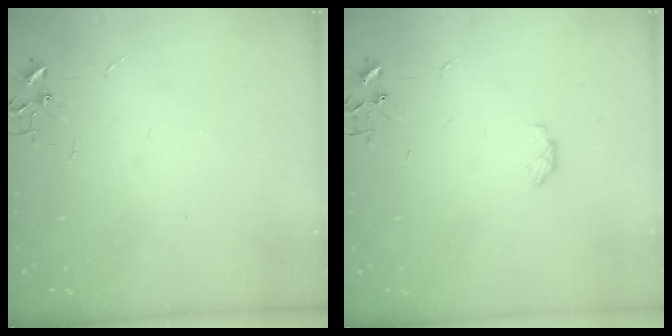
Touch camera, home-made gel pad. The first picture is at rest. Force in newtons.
{"total": 3.8, "press": 3.8, "slide": 0.6}